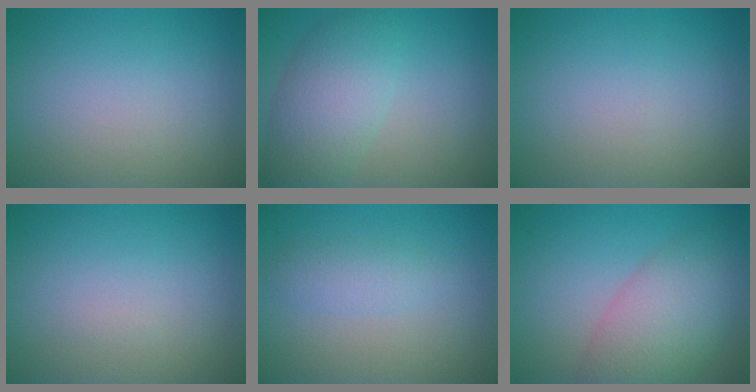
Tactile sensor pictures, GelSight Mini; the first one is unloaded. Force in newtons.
{"total": 5.5, "press": 5.5, "slide": 0.1}
{"total": 0.0}
{"total": 0.0}
{"total": 2.0, "press": 2.0, "slide": 0.0}
{"total": 6.9, "press": 6.8, "slide": 0.5}